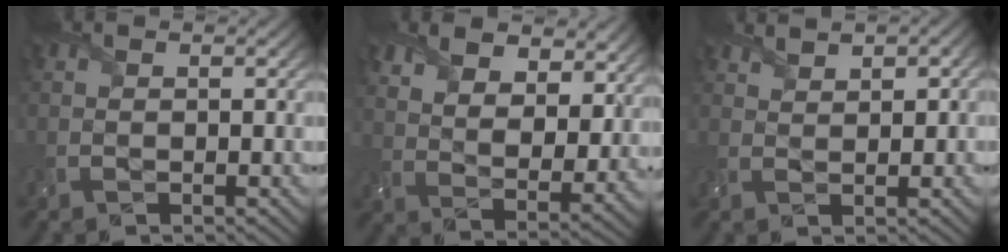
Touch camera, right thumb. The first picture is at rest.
{"total": 9.9, "force": [6.7, 5.1, 5.3], "torque": [-0.122, -0.002, 0.117]}
{"total": 2.7, "force": [2.2, 1.0, 1.4], "torque": [-0.025, 0.006, 0.043]}